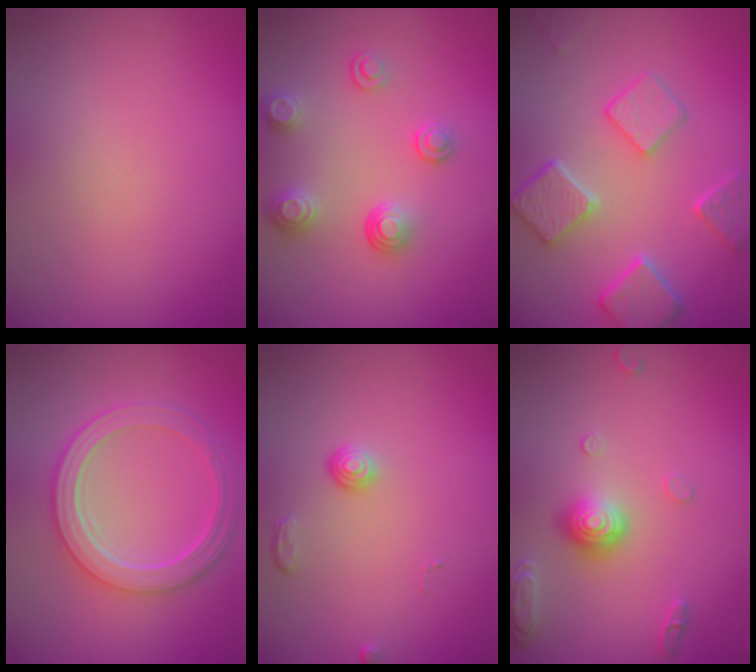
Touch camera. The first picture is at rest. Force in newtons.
{"total": 2.9, "press": 2.6, "slide": 1.4}
{"total": 5.5, "press": 4.4, "slide": 3.4}
{"total": 4.9, "press": 3.8, "slide": 3.0}
{"total": 1.3, "press": 1.0, "slide": 0.9}
{"total": 3.0, "press": 2.9, "slide": 0.7}